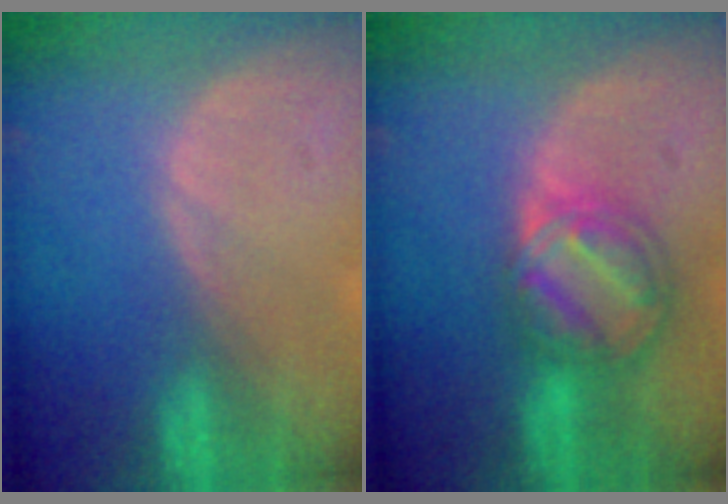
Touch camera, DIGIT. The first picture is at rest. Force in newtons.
{"total": 8.2, "press": 7.0, "slide": 4.2}